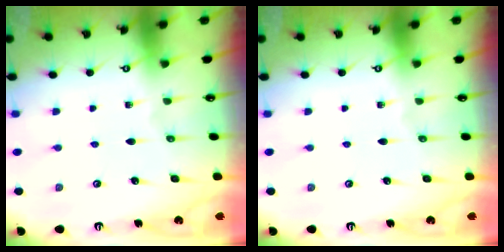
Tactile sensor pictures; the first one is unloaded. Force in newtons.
{"total": 0.0}